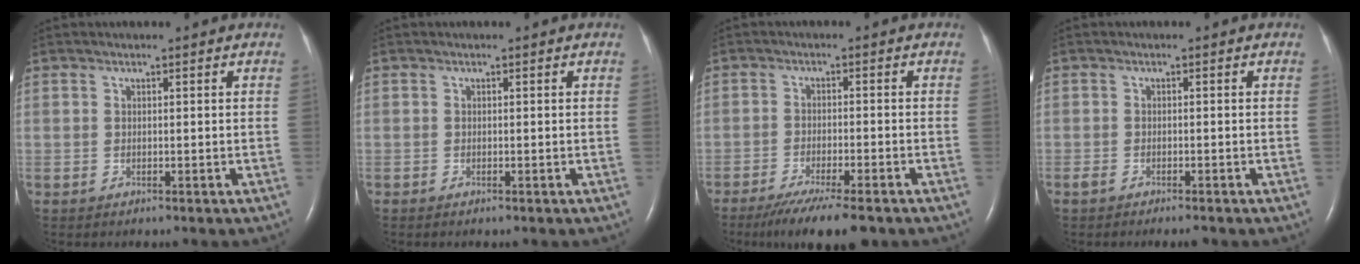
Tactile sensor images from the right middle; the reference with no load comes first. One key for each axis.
{"total": 0.0}
{"total": 10.1, "fx": -7.8, "fy": 1.2, "fz": 6.3, "tx": -0.098, "ty": -0.021, "tz": -0.120}
{"total": 2.3, "fx": -1.8, "fy": 0.7, "fz": 1.4, "tx": -0.026, "ty": -0.005, "tz": -0.025}